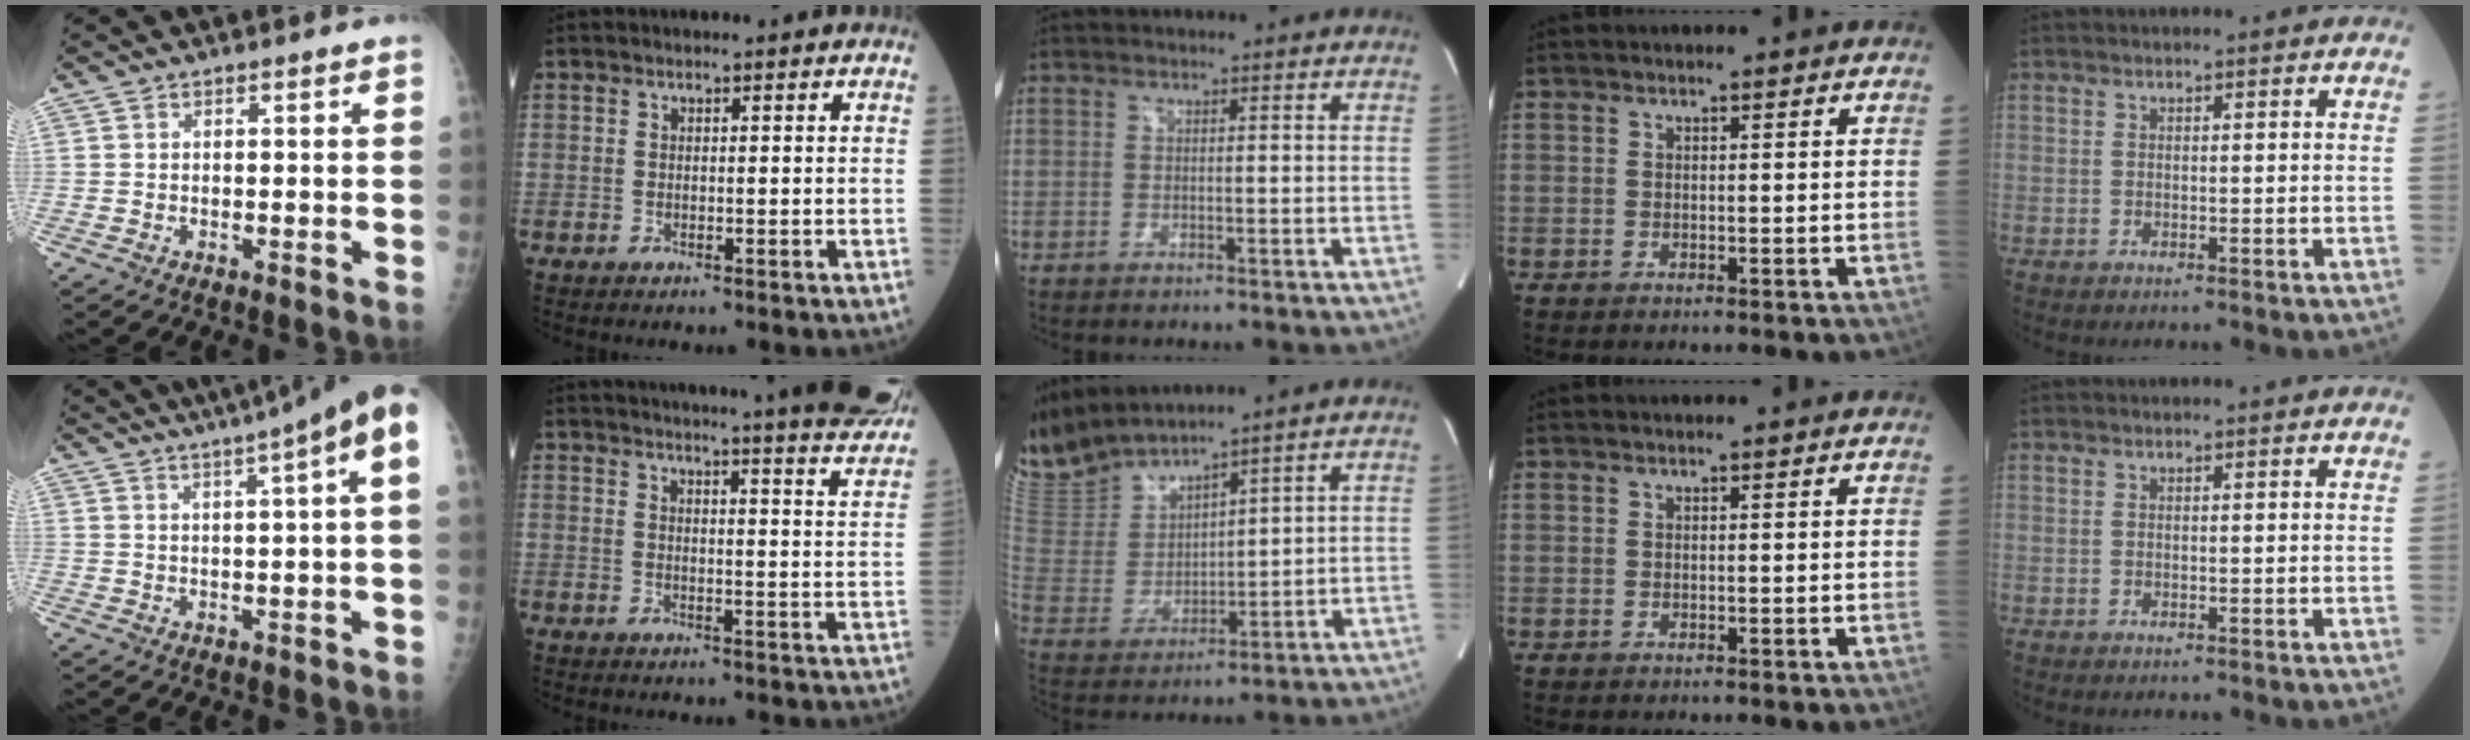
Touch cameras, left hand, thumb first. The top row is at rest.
{"thumb": {"total": 13.2, "force": [7.1, 0.3, 11.2], "torque": [-0.161, 0.026, 0.090]}, "index": {"total": 22.5, "force": [20.7, 0.2, 8.9], "torque": [-0.122, -0.067, 0.237]}, "middle": {"total": 12.2, "force": [11.5, 1.0, 3.8], "torque": [-0.096, 0.000, 0.251]}}